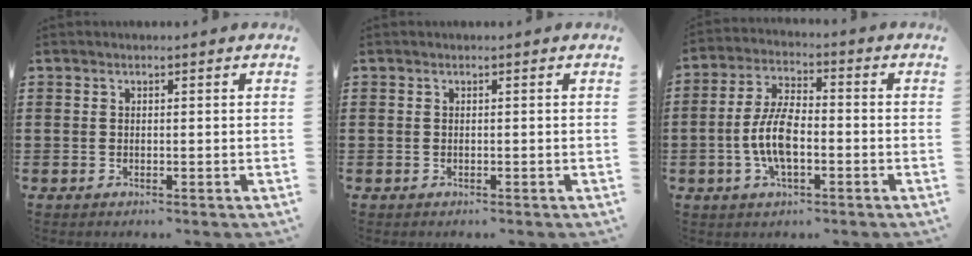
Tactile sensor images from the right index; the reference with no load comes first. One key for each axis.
{"total": 0.0}
{"total": 8.0, "fx": -1.8, "fy": 3.5, "fz": 7.0, "tx": -0.162, "ty": -0.002, "tz": -0.040}